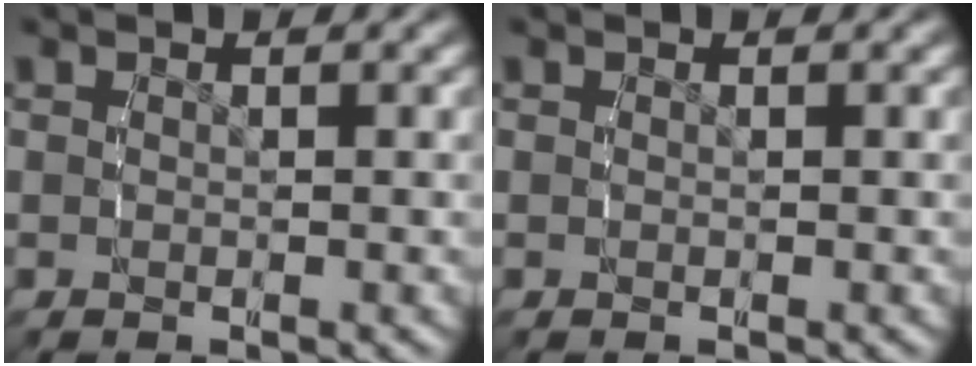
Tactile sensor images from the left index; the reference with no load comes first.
{"total": 0.0}